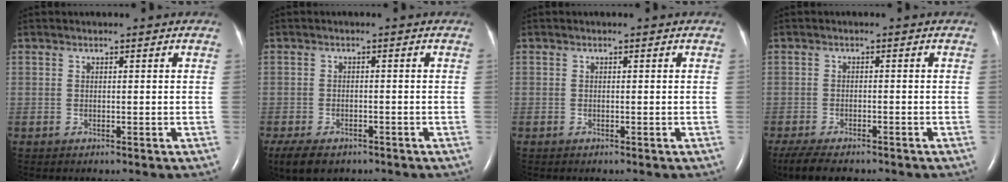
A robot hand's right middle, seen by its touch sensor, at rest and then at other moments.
{"total": 6.4, "force": [-4.6, 3.0, 3.4], "torque": [-0.058, -0.011, -0.065]}
{"total": 0.0}
{"total": 7.3, "force": [-5.9, 1.9, 3.9], "torque": [-0.066, -0.017, -0.089]}